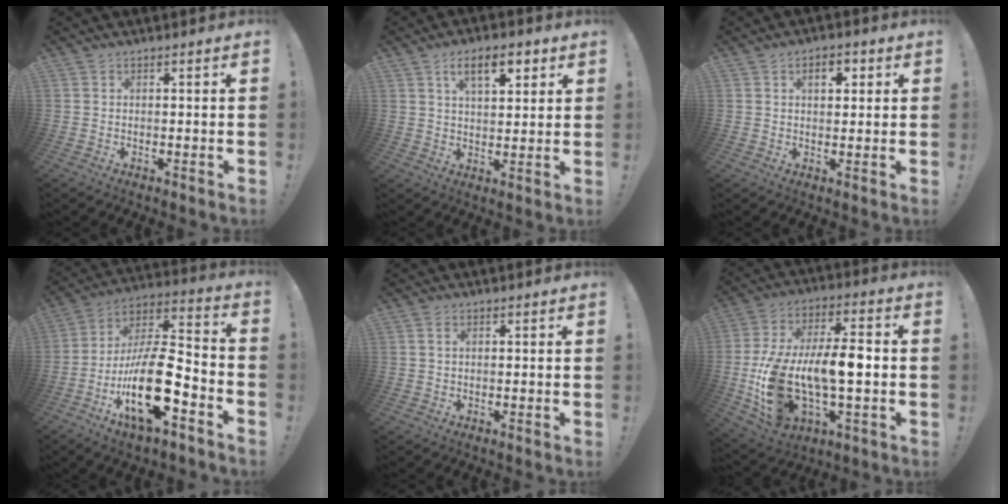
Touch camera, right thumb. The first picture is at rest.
{"total": 9.5, "force": [4.7, 4.2, 7.1], "torque": [-0.103, -0.006, 0.080]}
{"total": 4.3, "force": [1.4, 2.5, 3.1], "torque": [-0.035, -0.003, 0.016]}
{"total": 22.2, "force": [-8.4, 8.5, 18.7], "torque": [-0.348, 0.047, -0.134]}
{"total": 1.4, "force": [0.6, 0.9, 0.9], "torque": [-0.015, 0.003, 0.009]}
{"total": 20.8, "force": [-2.9, 10.8, 17.6], "torque": [-0.351, 0.007, -0.036]}